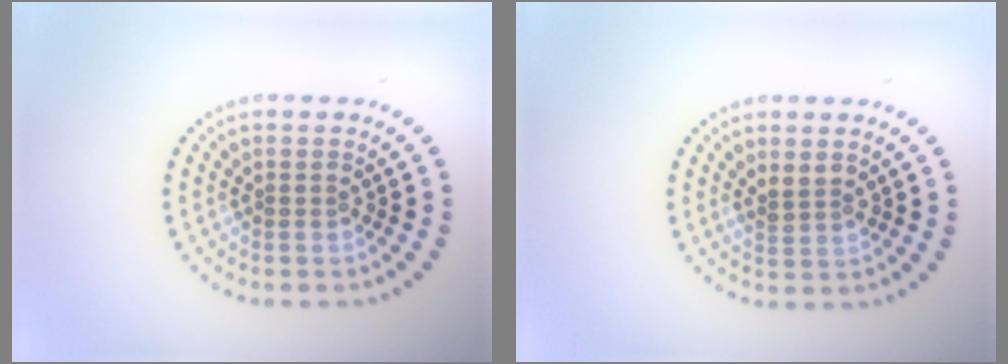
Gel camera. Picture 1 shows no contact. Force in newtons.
{"total": 1.4, "press": 1.2, "slide": 0.7}